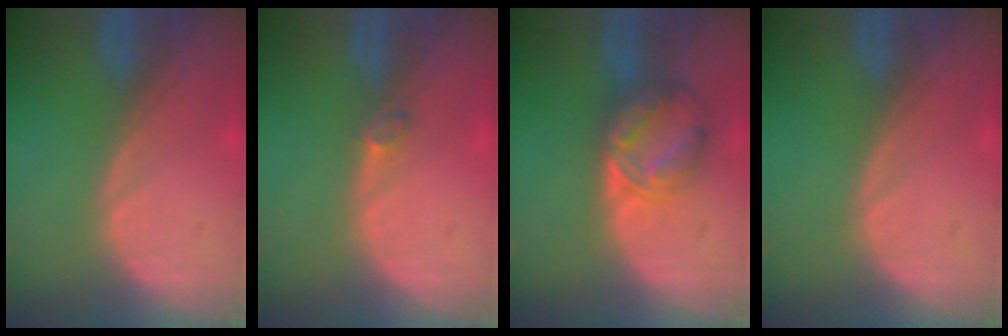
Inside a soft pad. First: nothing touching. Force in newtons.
{"total": 1.2, "press": 1.2, "slide": 0.2}
{"total": 6.3, "press": 6.3, "slide": 0.3}
{"total": 0.0}